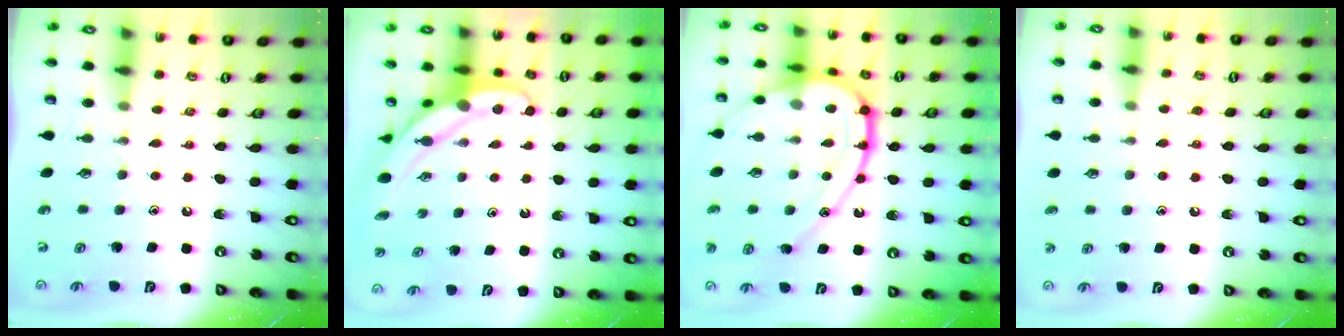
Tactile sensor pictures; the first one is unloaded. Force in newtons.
{"total": 6.1, "press": 6.1, "slide": 0.5}
{"total": 21.7, "press": 21.6, "slide": 1.7}
{"total": 5.4, "press": 5.4, "slide": 0.7}